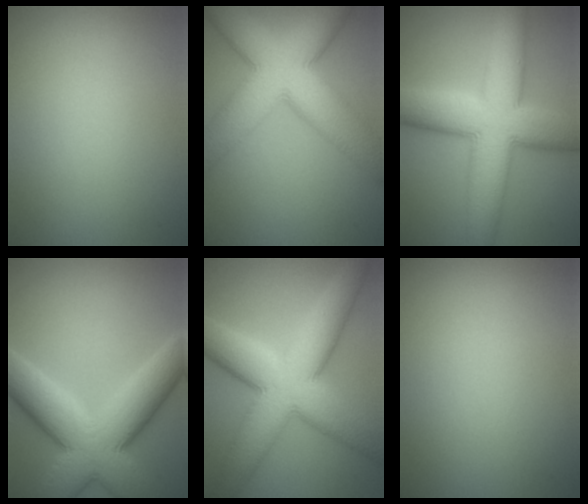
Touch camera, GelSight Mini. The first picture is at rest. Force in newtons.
{"total": 11.9, "press": 11.9, "slide": 0.6}
{"total": 11.3, "press": 11.3, "slide": 0.1}
{"total": 11.5, "press": 11.5, "slide": 0.8}
{"total": 11.7, "press": 11.7, "slide": 0.6}
{"total": 0.0}